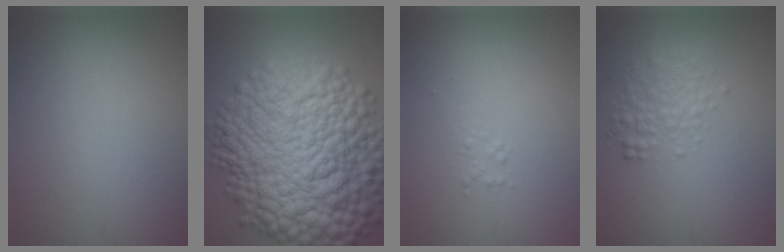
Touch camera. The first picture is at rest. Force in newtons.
{"total": 16.7, "press": 16.7, "slide": 0.4}
{"total": 0.7, "press": 0.7, "slide": 0.0}
{"total": 3.0, "press": 3.0, "slide": 0.1}